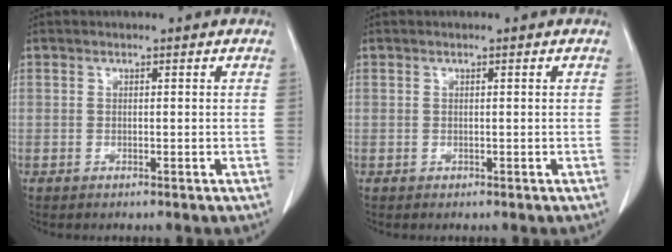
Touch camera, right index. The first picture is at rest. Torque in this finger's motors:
{"motor_torque": [-0.04, -0.01, 0.02, 0.01]}